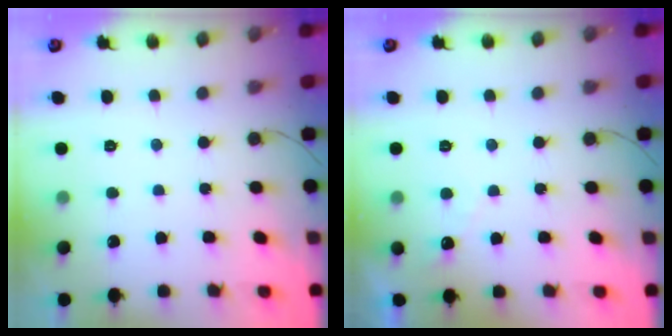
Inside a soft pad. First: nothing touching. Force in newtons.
{"total": 2.7, "press": 2.7, "slide": 0.1}